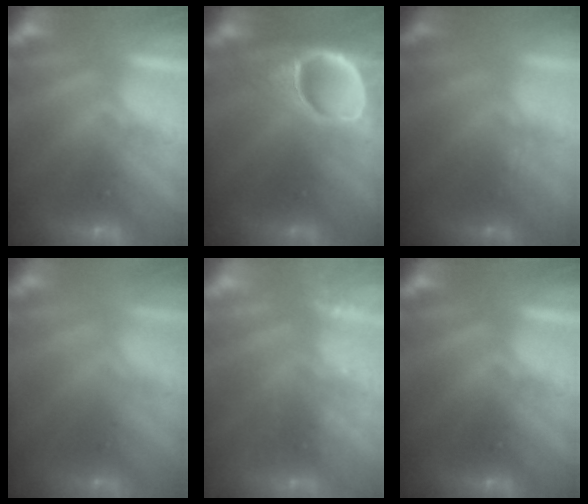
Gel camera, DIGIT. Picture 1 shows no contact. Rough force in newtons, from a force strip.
{"total": 9.1}
{"total": 1.8}
{"total": 9.1}
{"total": 2.4}
{"total": 0.0}